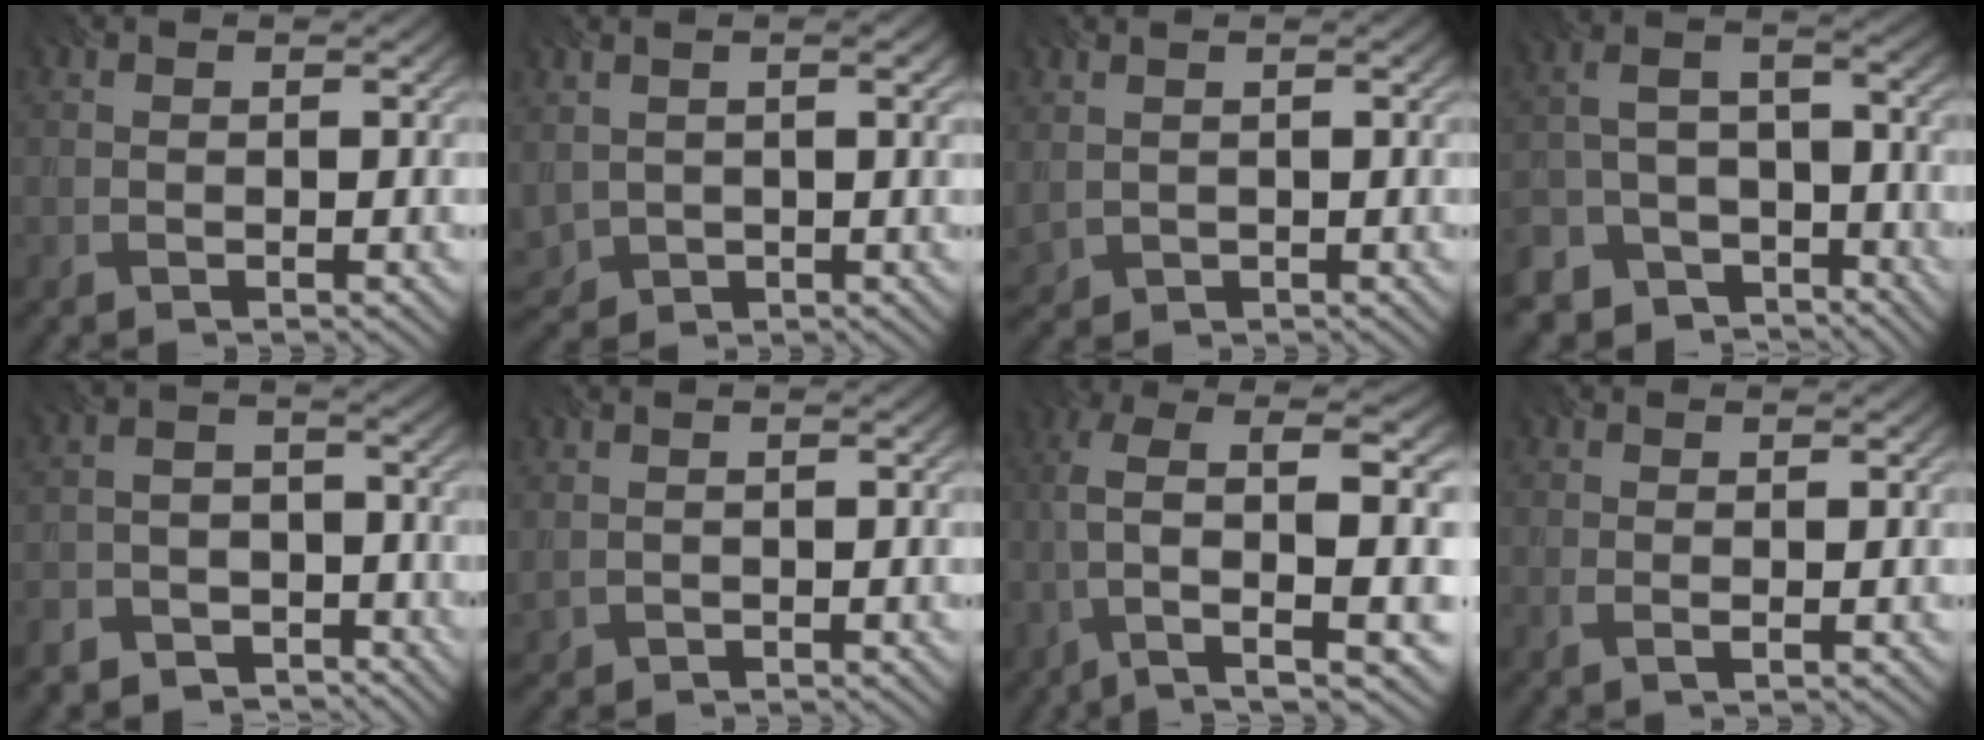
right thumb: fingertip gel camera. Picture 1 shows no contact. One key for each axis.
{"total": 4.4, "fx": 1.3, "fy": 3.0, "fz": 3.0, "tx": -0.081, "ty": -0.008, "tz": 0.030}
{"total": 2.2, "fx": 1.1, "fy": 1.2, "fz": 1.5, "tx": -0.042, "ty": 0.002, "tz": 0.028}
{"total": 9.2, "fx": -6.8, "fy": 5.3, "fz": 3.1, "tx": -0.067, "ty": -0.007, "tz": -0.122}
{"total": 6.6, "fx": -5.1, "fy": 3.8, "fz": 1.8, "tx": -0.032, "ty": -0.005, "tz": -0.090}
{"total": 1.0, "fx": 0.6, "fy": 0.6, "fz": 0.5, "tx": -0.018, "ty": -0.001, "tz": 0.018}
{"total": 12.2, "fx": 2.3, "fy": 3.6, "fz": 11.5, "tx": -0.221, "ty": 0.011, "tz": 0.048}
{"total": 0.8, "fx": 0.2, "fy": 0.2, "fz": 0.7, "tx": -0.018, "ty": 0.000, "tz": 0.003}